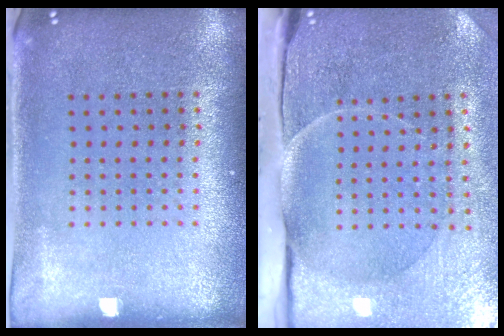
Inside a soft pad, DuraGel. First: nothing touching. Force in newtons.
{"total": 4.8, "press": 3.9, "slide": 2.8}